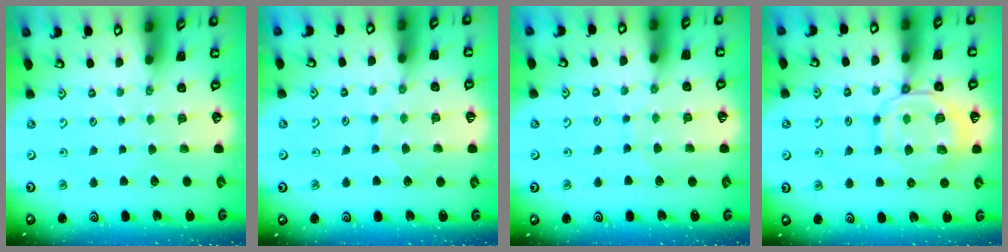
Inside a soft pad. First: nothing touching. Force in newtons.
{"total": 5.7, "press": 5.7, "slide": 0.6}
{"total": 7.0, "press": 7.0, "slide": 0.6}
{"total": 10.2, "press": 10.1, "slide": 1.3}